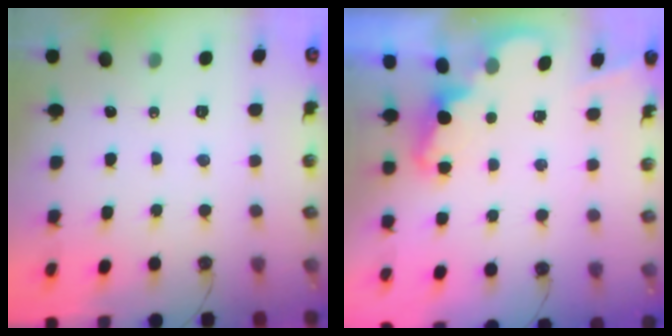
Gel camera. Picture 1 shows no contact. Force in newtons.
{"total": 2.3, "press": 2.2, "slide": 0.6}